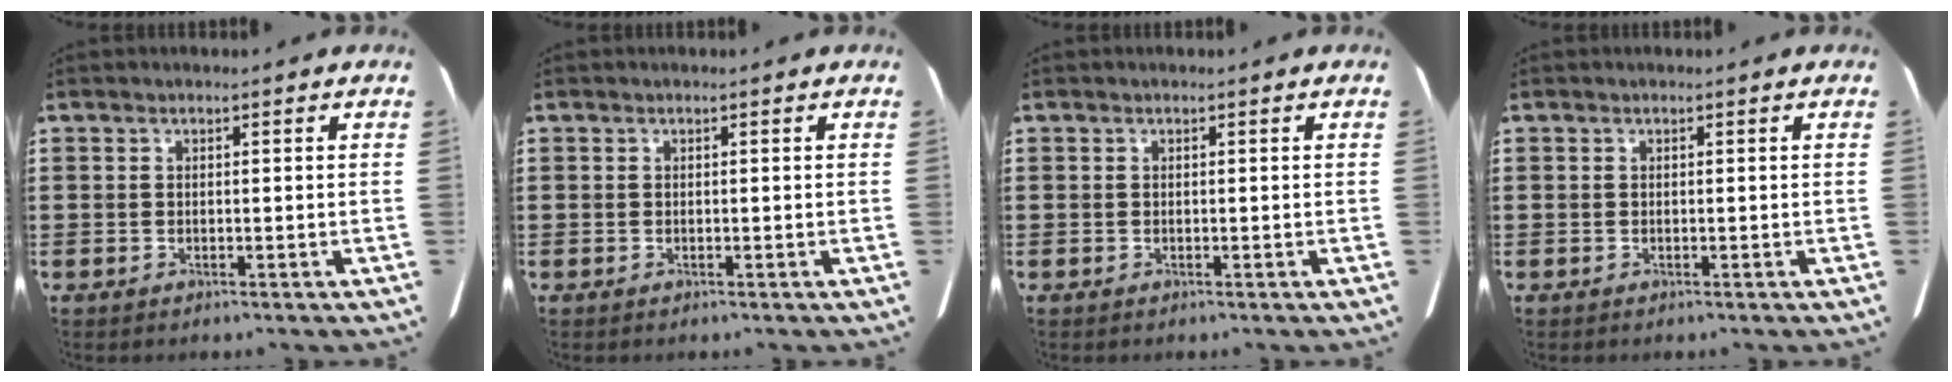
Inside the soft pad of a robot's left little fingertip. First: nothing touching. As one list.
[{"total": 0.0}, {"total": 0.0}, {"total": 0.0}]